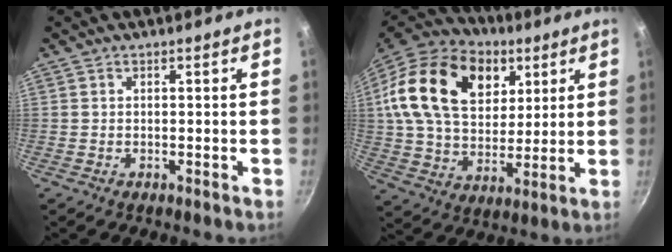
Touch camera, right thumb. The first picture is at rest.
{"total": 27.3, "force": [10.0, 18.4, 17.4], "torque": [-0.300, -0.004, 0.172]}